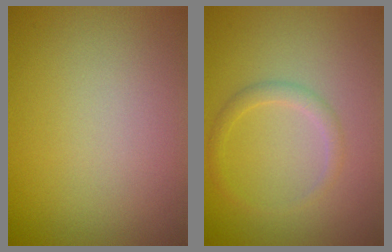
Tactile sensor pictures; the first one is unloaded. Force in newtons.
{"total": 1.5, "press": 1.5, "slide": 0.1}